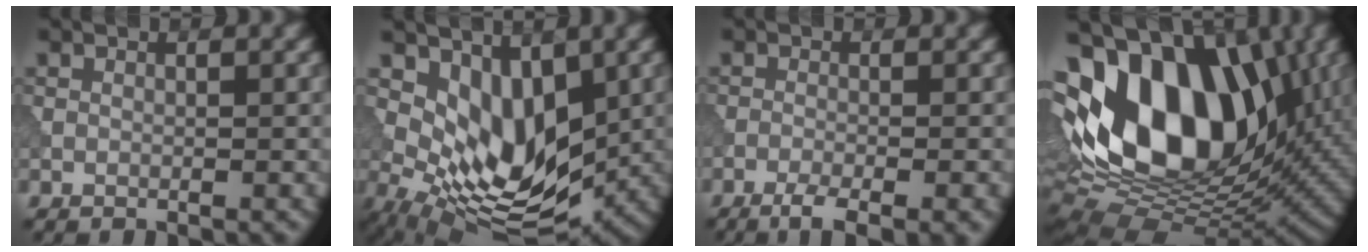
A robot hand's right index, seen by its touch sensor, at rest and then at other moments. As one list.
[{"total": 7.3, "force": [1.6, 4.4, 5.7], "torque": [-0.106, -0.019, 0.037]}, {"total": 3.8, "force": [-2.1, 1.0, 3.1], "torque": [-0.052, -0.001, -0.038]}, {"total": 18.0, "force": [3.7, 11.2, 13.5], "torque": [-0.242, 0.027, 0.049]}]